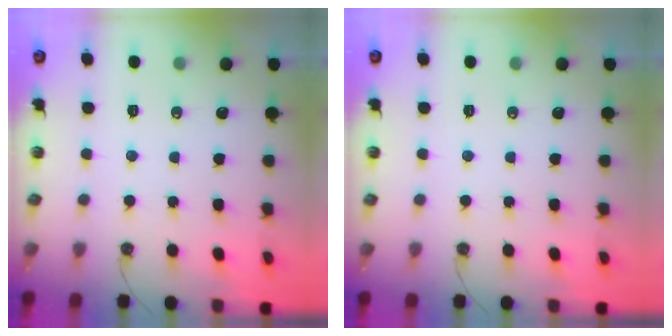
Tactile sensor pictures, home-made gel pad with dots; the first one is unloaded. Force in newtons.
{"total": 0.0}